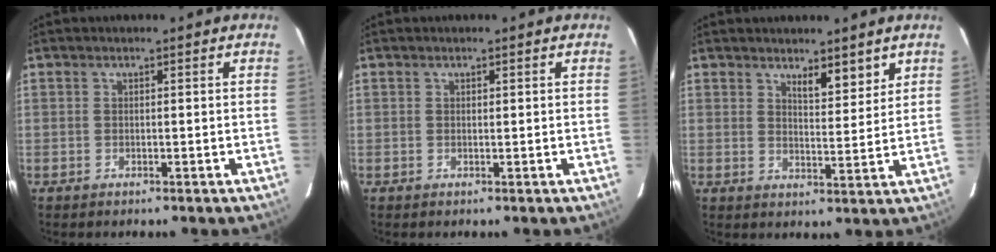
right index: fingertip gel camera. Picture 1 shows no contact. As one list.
[{"total": 0.0}, {"total": 4.2, "force": [3.3, 1.2, 2.4], "torque": [-0.037, -0.012, 0.055]}]